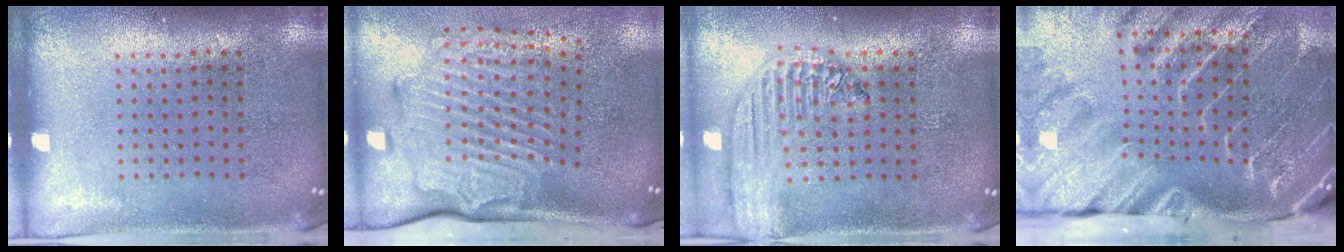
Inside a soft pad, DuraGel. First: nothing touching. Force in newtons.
{"total": 3.2, "press": 2.2, "slide": 2.3}
{"total": 2.3, "press": 1.9, "slide": 1.2}
{"total": 4.7, "press": 3.5, "slide": 3.2}